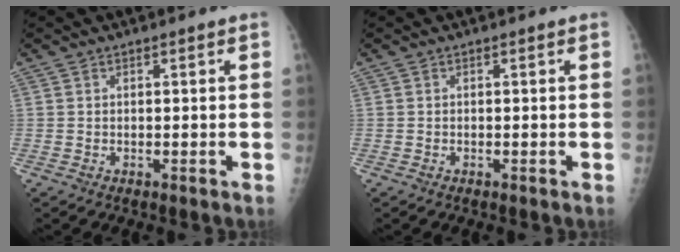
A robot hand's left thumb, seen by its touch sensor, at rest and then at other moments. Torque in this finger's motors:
{"motor_torque": [0.01, 0.01, 0.00, 0.00, 0.00]}